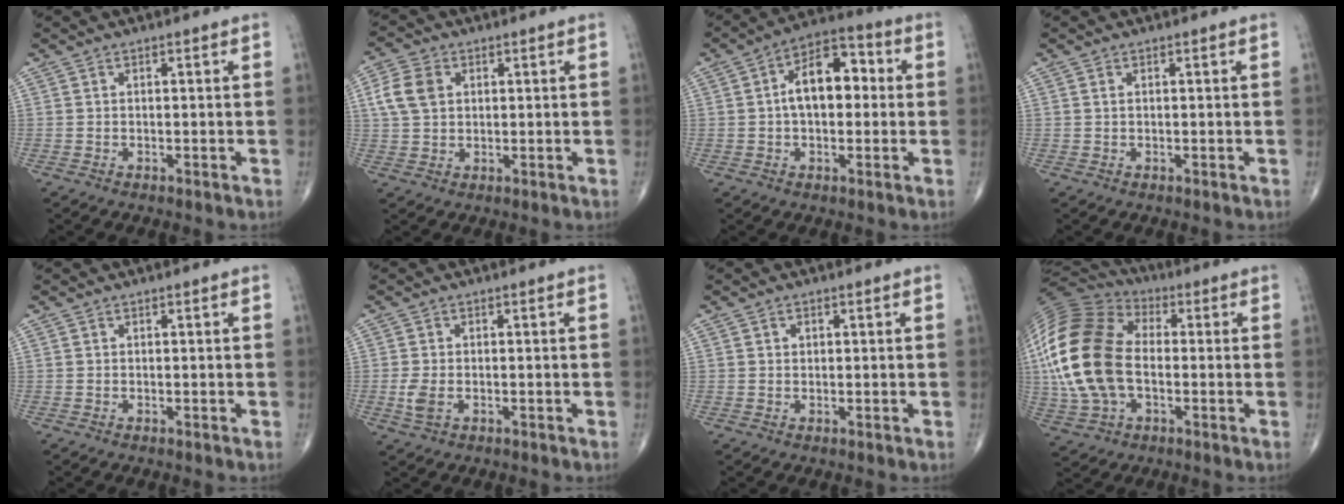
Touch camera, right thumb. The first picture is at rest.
{"total": 6.8, "force": [1.7, 5.0, 4.3], "torque": [-0.084, 0.006, 0.031]}
{"total": 11.3, "force": [1.0, 6.5, 9.2], "torque": [-0.126, 0.029, 0.004]}
{"total": 0.6, "force": [0.2, 0.3, 0.4], "torque": [-0.009, 0.004, 0.004]}
{"total": 0.0}
{"total": 3.1, "force": [-0.8, 1.7, 2.4], "torque": [-0.061, -0.003, -0.015]}
{"total": 0.9, "force": [0.3, 0.7, 0.5], "torque": [-0.003, 0.000, 0.004]}
{"total": 22.5, "force": [-0.8, 14.2, 17.5], "torque": [-0.392, 0.014, -0.016]}